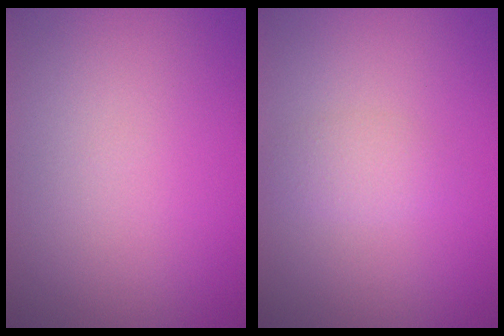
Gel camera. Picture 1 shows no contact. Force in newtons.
{"total": 1.4, "press": 1.4, "slide": 0.0}